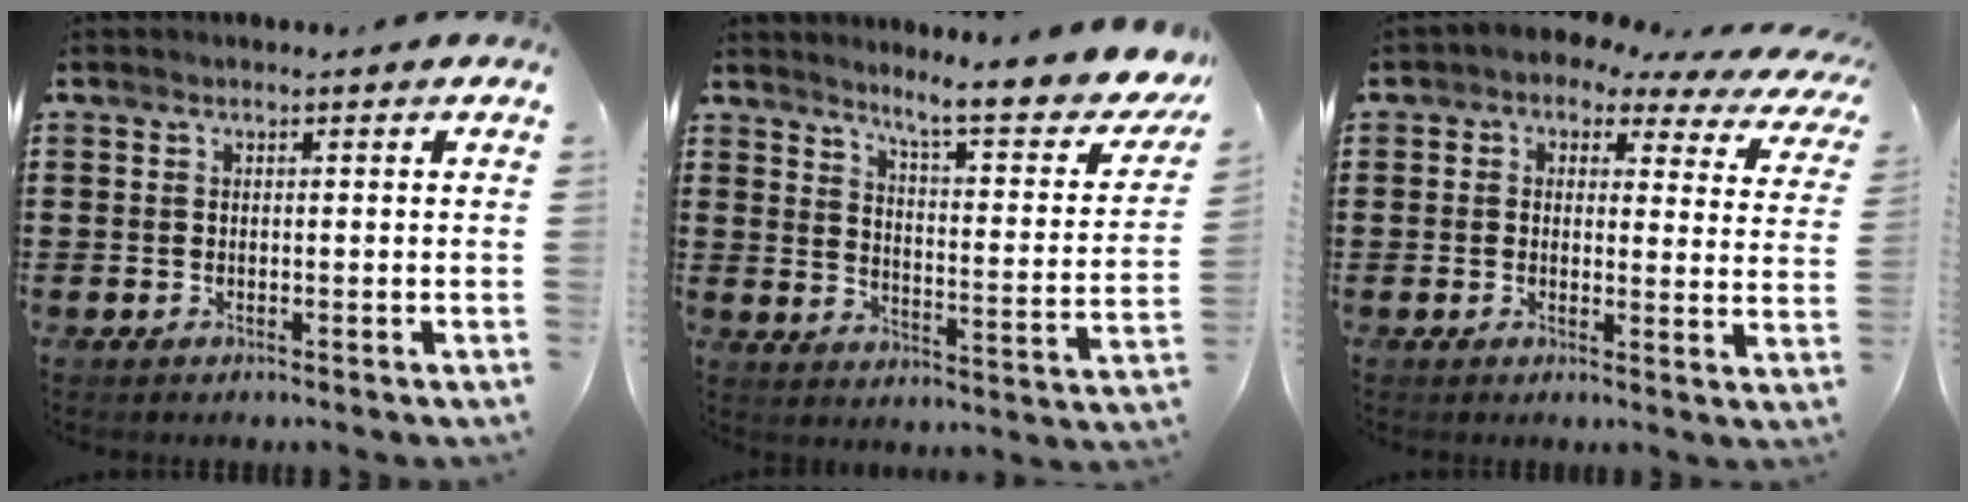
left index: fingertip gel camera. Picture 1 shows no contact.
{"total": 7.6, "force": [6.1, -0.4, 4.4], "torque": [-0.084, -0.051, 0.093]}
{"total": 2.2, "force": [1.4, 1.3, 1.1], "torque": [-0.035, -0.015, 0.017]}